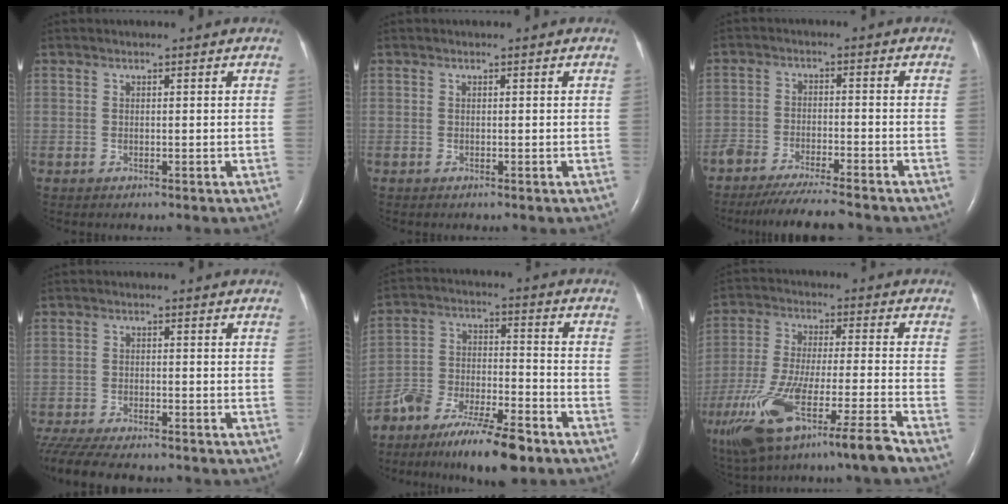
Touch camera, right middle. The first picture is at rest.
{"total": 0.0}
{"total": 10.2, "force": [-9.0, 0.9, 4.6], "torque": [-0.064, -0.021, -0.140]}
{"total": 14.1, "force": [-12.0, 3.2, 6.7], "torque": [-0.141, -0.026, -0.179]}
{"total": 16.0, "force": [-12.9, 3.0, 9.1], "torque": [-0.176, -0.010, -0.226]}
{"total": 16.1, "force": [-10.2, 0.7, 12.5], "torque": [-0.256, -0.045, -0.188]}